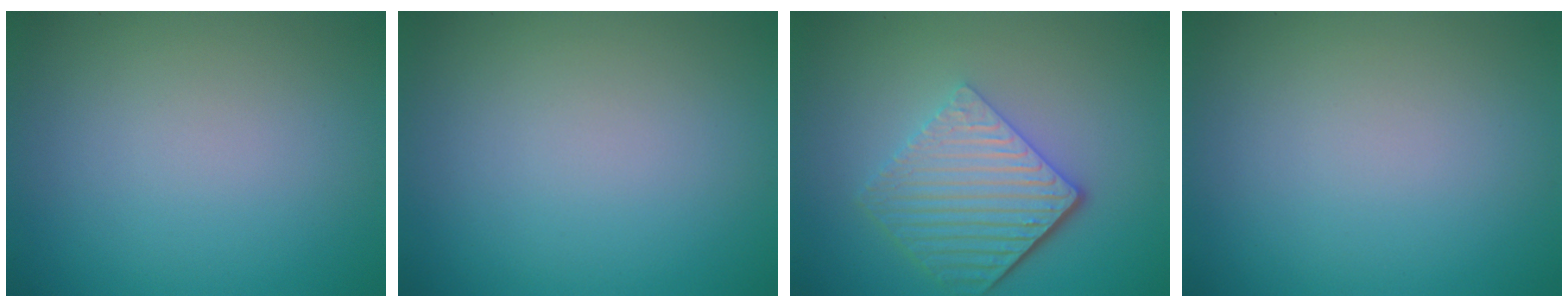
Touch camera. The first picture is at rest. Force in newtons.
{"total": 0.0}
{"total": 5.8, "press": 4.3, "slide": 3.9}
{"total": 0.0}